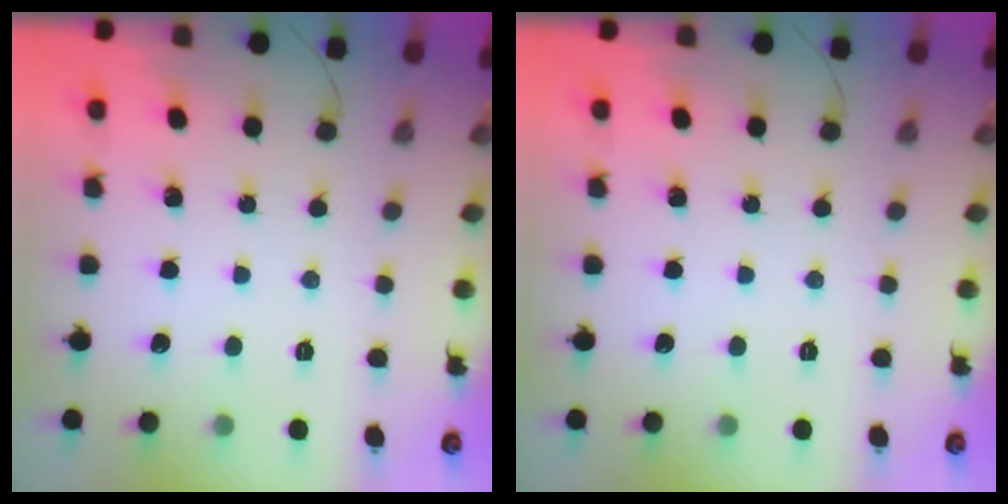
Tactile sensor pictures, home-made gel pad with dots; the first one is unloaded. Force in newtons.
{"total": 0.0}